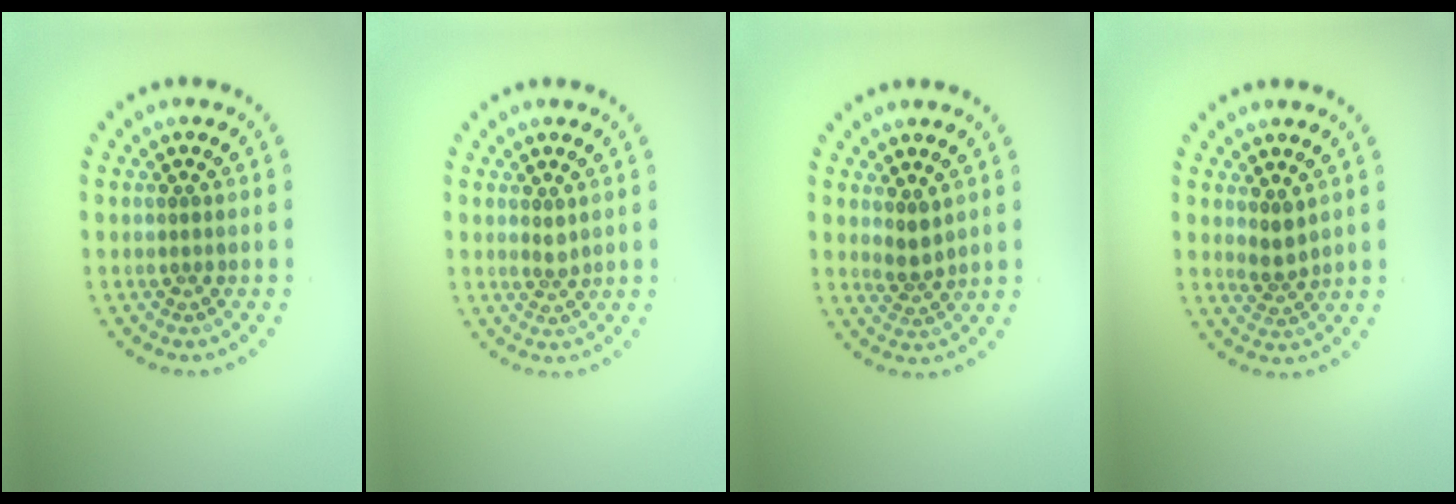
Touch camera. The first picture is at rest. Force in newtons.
{"total": 1.1, "press": 0.8, "slide": 0.7}
{"total": 1.7, "press": 1.3, "slide": 1.1}
{"total": 1.7, "press": 1.3, "slide": 1.1}